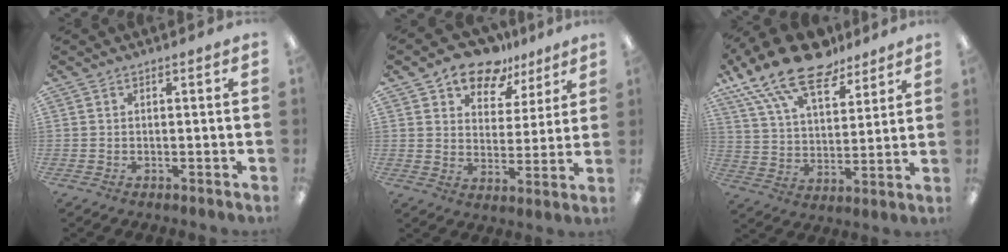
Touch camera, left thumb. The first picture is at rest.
{"total": 11.9, "force": [9.6, 6.2, 3.4], "torque": [-0.055, -0.068, 0.176]}
{"total": 18.1, "force": [13.1, 8.0, 9.6], "torque": [-0.182, -0.075, 0.234]}